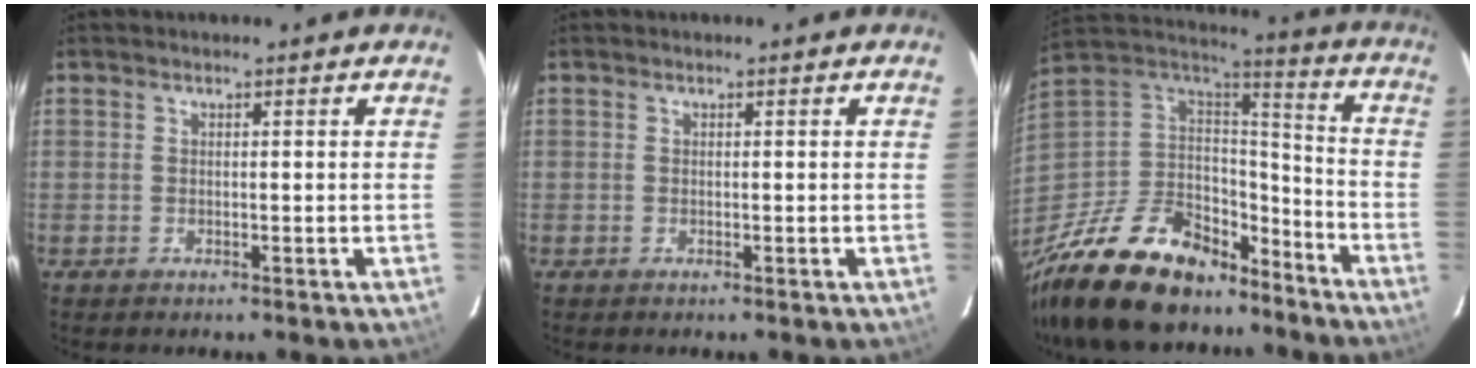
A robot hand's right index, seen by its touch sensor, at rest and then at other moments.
{"total": 0.0}
{"total": 25.9, "force": [-18.1, 13.0, 13.2], "torque": [-0.292, 0.007, -0.289]}